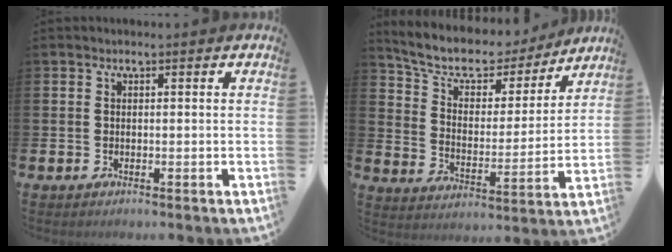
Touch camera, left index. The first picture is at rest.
{"total": 8.6, "force": [7.5, 3.4, 2.5], "torque": [-0.081, -0.051, 0.129]}